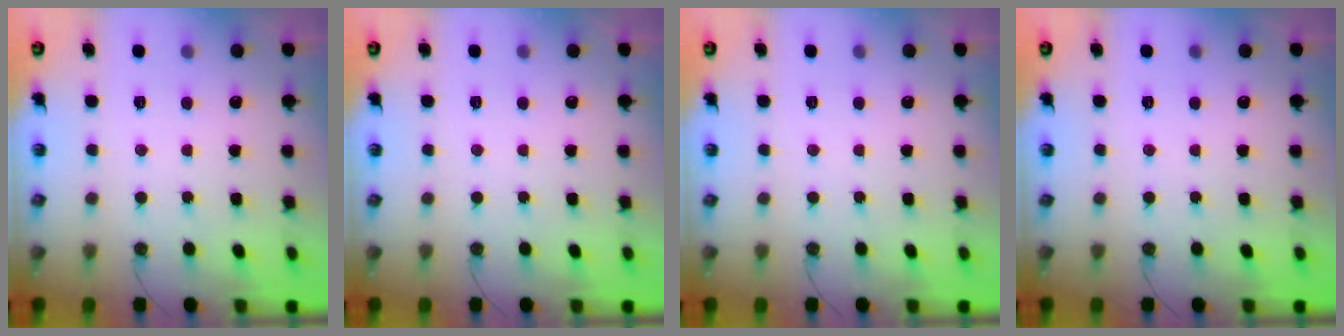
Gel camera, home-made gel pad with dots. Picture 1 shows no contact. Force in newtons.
{"total": 0.0}
{"total": 0.0}
{"total": 0.0}